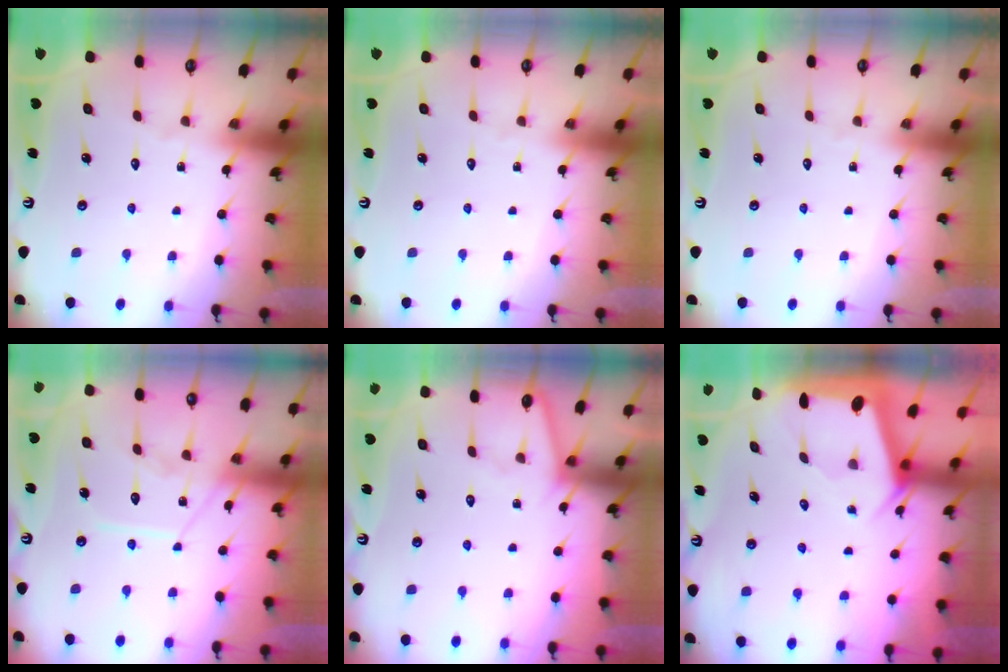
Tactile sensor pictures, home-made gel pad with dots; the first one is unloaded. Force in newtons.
{"total": 0.0}
{"total": 0.0}
{"total": 11.9, "press": 11.9, "slide": 1.1}
{"total": 4.2, "press": 4.2, "slide": 0.6}
{"total": 2.1, "press": 2.1, "slide": 0.3}